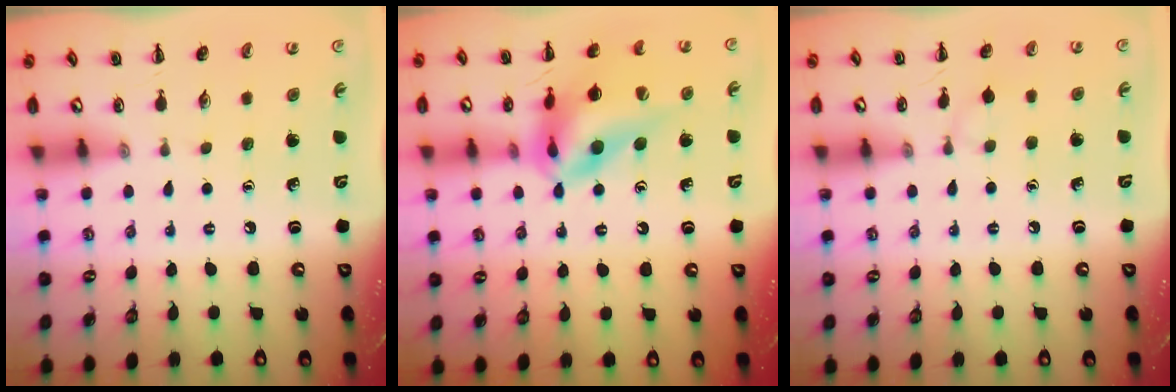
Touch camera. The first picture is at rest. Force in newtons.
{"total": 15.7, "press": 15.2, "slide": 4.2}
{"total": 4.9, "press": 4.5, "slide": 1.8}